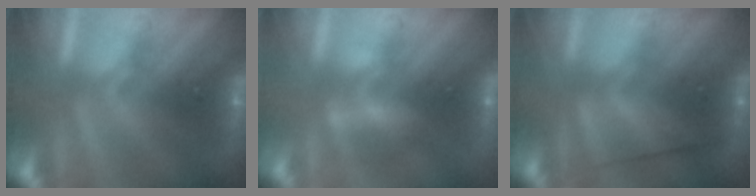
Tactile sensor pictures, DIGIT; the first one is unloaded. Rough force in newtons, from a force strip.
{"total": 2.1}
{"total": 2.6}